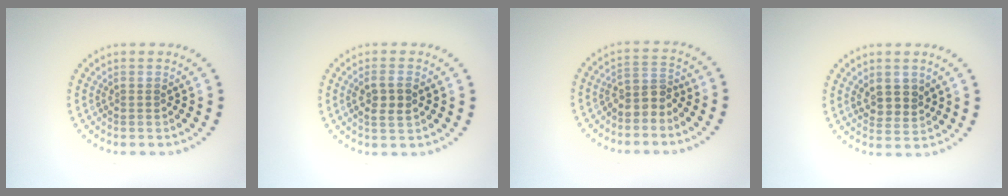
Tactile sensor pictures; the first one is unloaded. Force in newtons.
{"total": 2.4, "press": 2.3, "slide": 0.5}
{"total": 2.5, "press": 1.9, "slide": 1.5}
{"total": 2.5, "press": 2.3, "slide": 0.9}